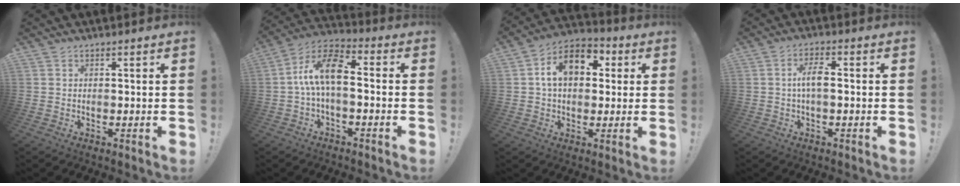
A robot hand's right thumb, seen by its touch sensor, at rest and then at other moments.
{"total": 11.5, "force": [-0.4, 5.2, 10.2], "torque": [-0.201, 0.018, -0.005]}
{"total": 12.6, "force": [3.3, 8.6, 8.6], "torque": [-0.127, 0.000, 0.060]}
{"total": 5.4, "force": [-0.5, 1.8, 5.1], "torque": [-0.105, 0.014, -0.012]}